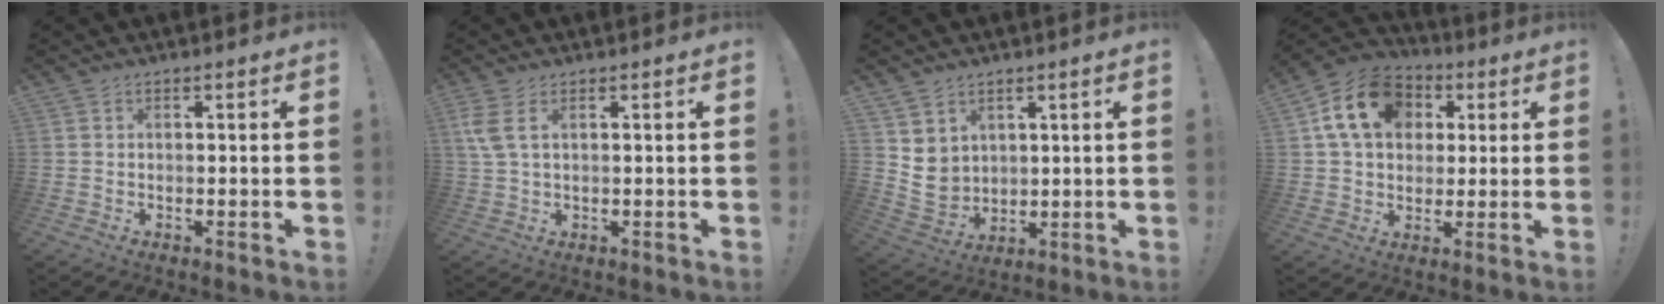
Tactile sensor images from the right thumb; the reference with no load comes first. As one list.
[{"total": 4.4, "force": [1.8, 1.5, 3.8], "torque": [-0.085, -0.003, 0.033]}, {"total": 7.3, "force": [3.6, 6.0, 1.9], "torque": [-0.039, -0.032, 0.079]}, {"total": 16.8, "force": [5.1, 12.8, 9.6], "torque": [-0.139, -0.001, 0.101]}]